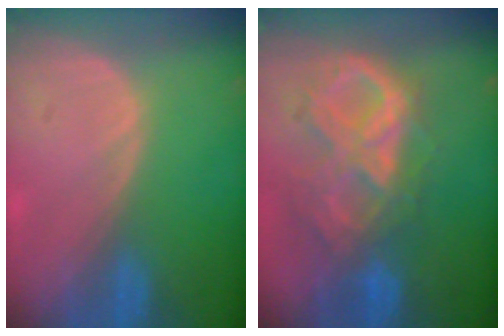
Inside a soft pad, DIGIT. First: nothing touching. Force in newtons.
{"total": 10.4, "press": 8.9, "slide": 5.4}